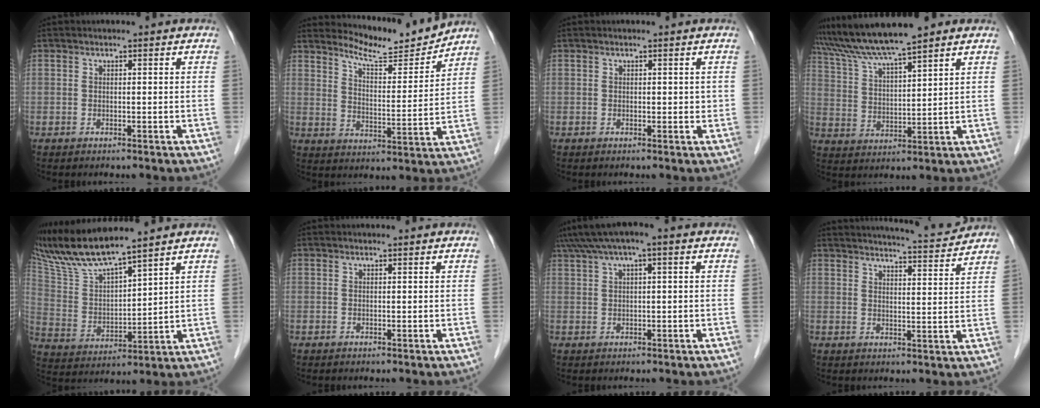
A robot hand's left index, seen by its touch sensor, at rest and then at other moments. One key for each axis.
{"total": 9.3, "fx": 9.3, "fy": -0.1, "fz": 1.0, "tx": -0.033, "ty": -0.015, "tz": 0.148}
{"total": 0.9, "fx": 0.3, "fy": 0.6, "fz": 0.6, "tx": 0.000, "ty": 0.001, "tz": 0.002}
{"total": 10.3, "fx": 9.1, "fy": -0.2, "fz": 4.9, "tx": -0.099, "ty": 0.026, "tz": 0.169}
{"total": 12.8, "fx": 11.6, "fy": -0.2, "fz": 5.5, "tx": -0.125, "ty": 0.010, "tz": 0.234}
{"total": 0.0}
{"total": 5.2, "fx": 2.8, "fy": 0.7, "fz": 4.3, "tx": -0.087, "ty": 0.033, "tz": 0.050}
{"total": 9.7, "fx": 9.4, "fy": -0.3, "fz": 2.4, "tx": -0.044, "ty": -0.002, "tz": 0.120}